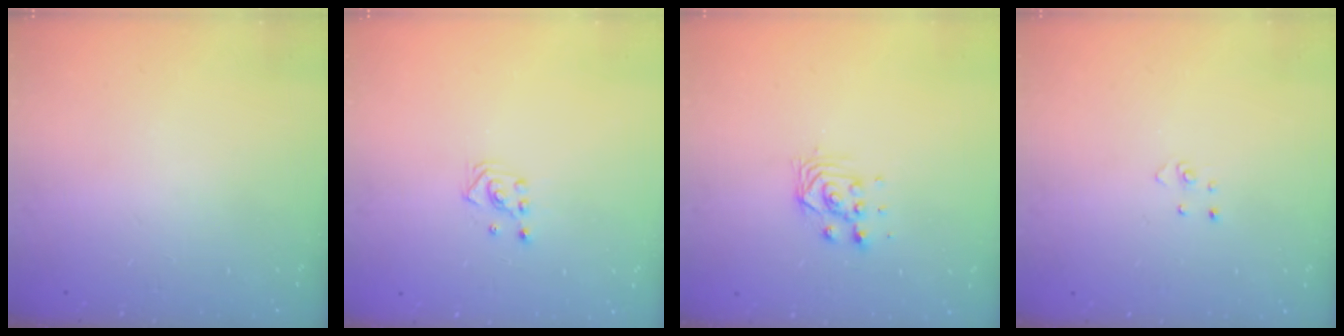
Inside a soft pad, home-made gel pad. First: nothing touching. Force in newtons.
{"total": 2.8, "press": 2.8, "slide": 0.3}
{"total": 3.5, "press": 3.4, "slide": 0.8}
{"total": 2.7, "press": 2.7, "slide": 0.3}